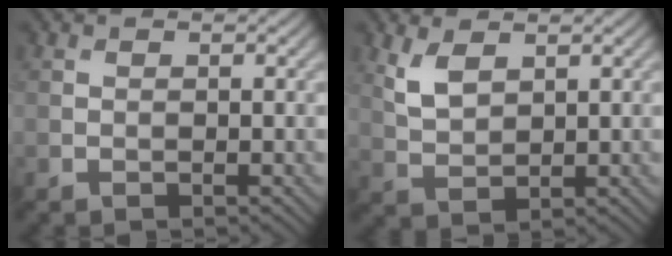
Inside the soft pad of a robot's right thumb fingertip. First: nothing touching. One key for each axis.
{"total": 4.1, "fx": 2.2, "fy": 2.0, "fz": 2.8, "tx": -0.073, "ty": -0.002, "tz": 0.049}